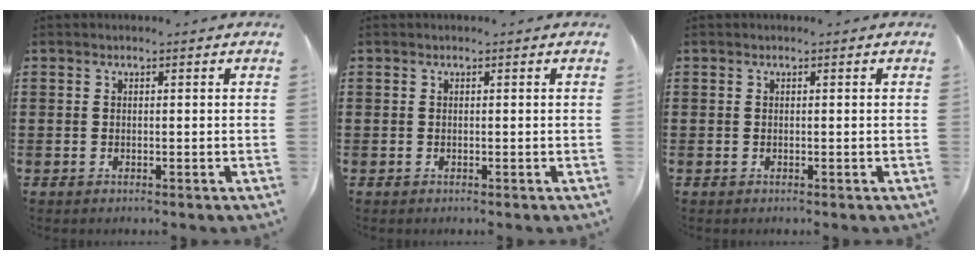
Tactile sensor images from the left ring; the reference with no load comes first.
{"total": 0.0}
{"total": 0.0}